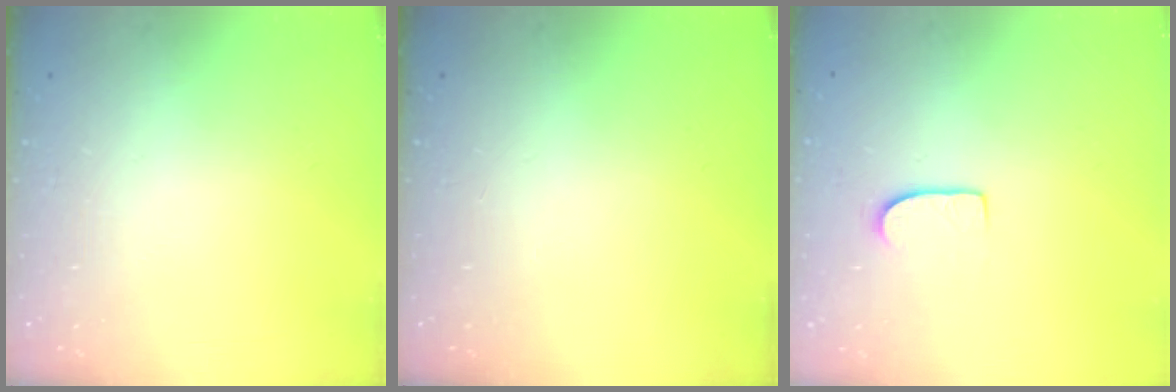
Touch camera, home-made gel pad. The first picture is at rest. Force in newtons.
{"total": 0.0}
{"total": 5.8, "press": 5.8, "slide": 0.5}